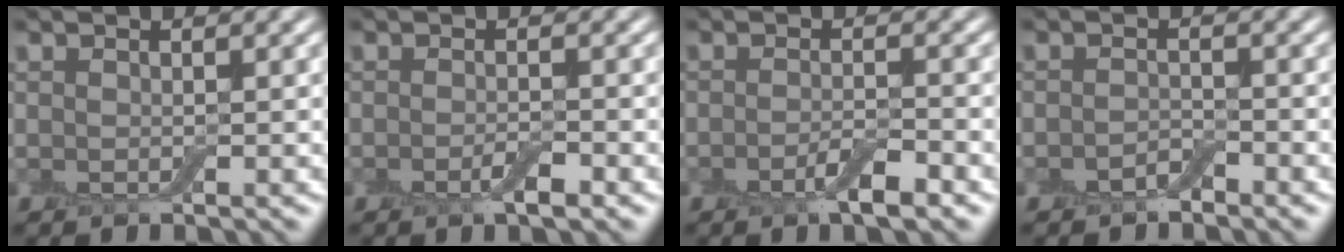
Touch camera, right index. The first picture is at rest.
{"total": 1.7, "force": [-0.8, 0.4, 1.4], "torque": [-0.025, -0.004, -0.017]}
{"total": 2.6, "force": [-1.3, 0.6, 2.1], "torque": [-0.037, 0.000, -0.027]}
{"total": 1.3, "force": [-0.9, 0.5, 0.7], "torque": [-0.012, 0.002, -0.018]}